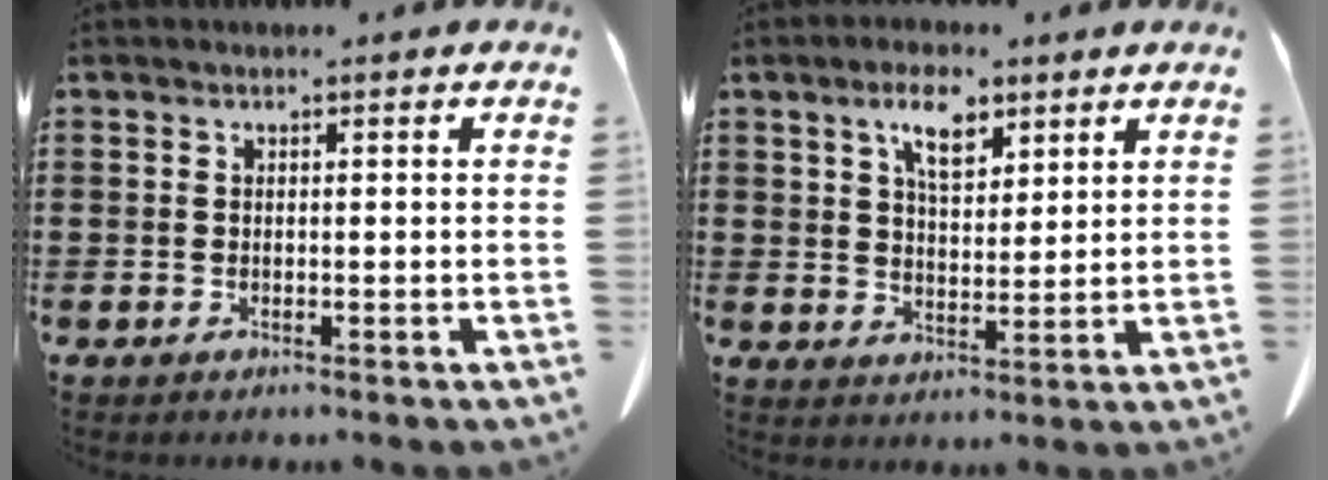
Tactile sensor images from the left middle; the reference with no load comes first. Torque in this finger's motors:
{"motor_torque": [0.07, 0.14, 0.42, 0.11]}